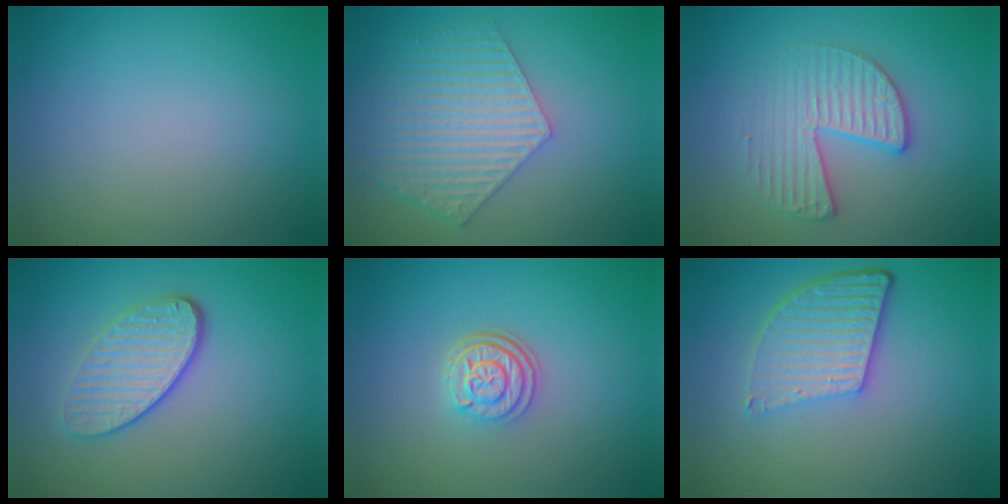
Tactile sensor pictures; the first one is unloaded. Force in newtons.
{"total": 6.2, "press": 4.9, "slide": 3.9}
{"total": 3.3, "press": 3.0, "slide": 1.3}
{"total": 3.9, "press": 3.3, "slide": 2.1}
{"total": 3.1, "press": 2.5, "slide": 1.8}
{"total": 5.5, "press": 4.0, "slide": 3.8}